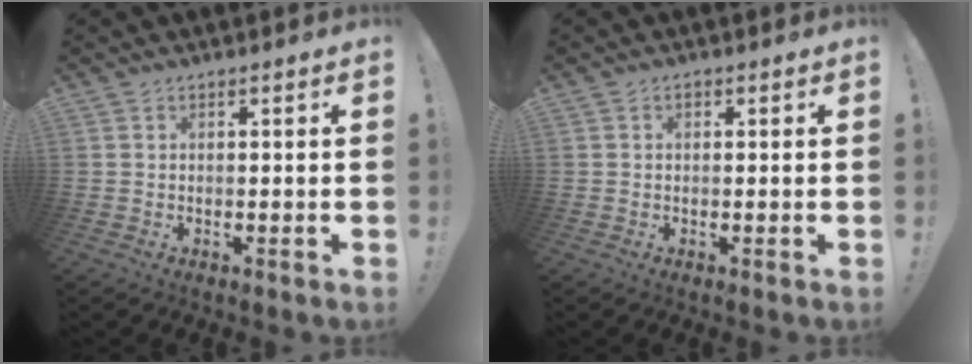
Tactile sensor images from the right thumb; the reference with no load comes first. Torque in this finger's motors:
{"motor_torque": [0.31, 0.23, 0.45, -0.07, 0.00]}